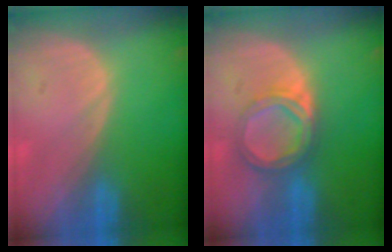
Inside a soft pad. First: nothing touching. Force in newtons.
{"total": 5.2, "press": 5.0, "slide": 1.3}